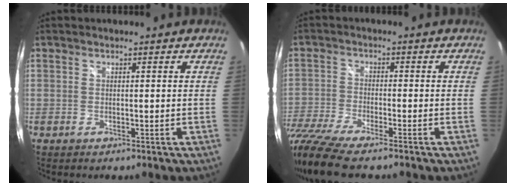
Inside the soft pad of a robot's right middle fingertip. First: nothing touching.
{"total": 12.3, "force": [-10.1, 1.6, 6.8], "torque": [-0.166, -0.040, -0.195]}